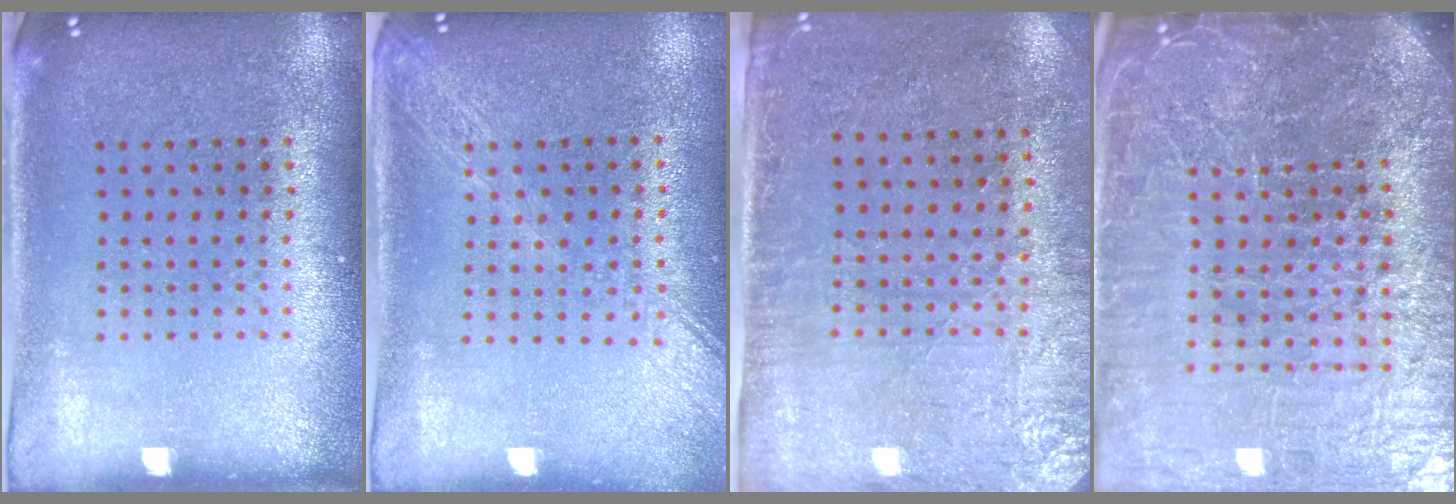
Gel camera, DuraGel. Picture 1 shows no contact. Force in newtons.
{"total": 1.9, "press": 1.7, "slide": 1.0}
{"total": 2.8, "press": 2.4, "slide": 1.4}
{"total": 7.3, "press": 6.4, "slide": 3.6}